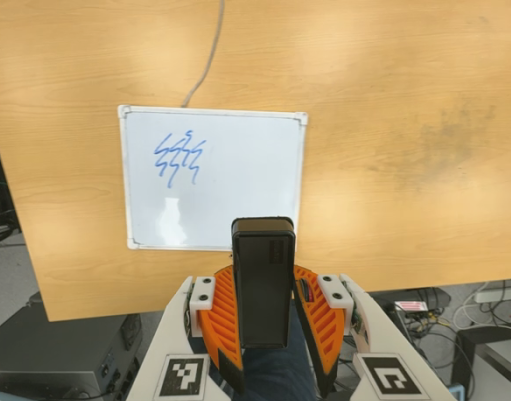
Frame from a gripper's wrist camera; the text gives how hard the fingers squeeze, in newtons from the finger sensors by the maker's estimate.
{"total": 6.1, "left": 5.2, "right": 6.9}